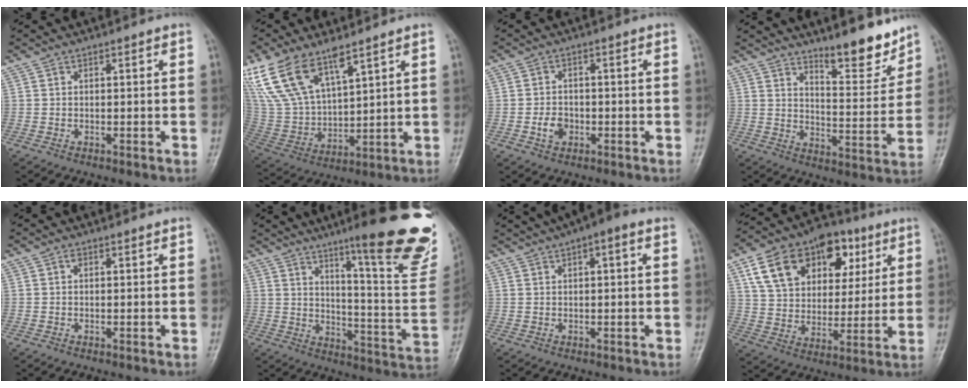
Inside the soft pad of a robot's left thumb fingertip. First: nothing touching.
{"total": 16.1, "force": [10.5, 6.6, 10.3], "torque": [-0.199, -0.033, 0.222]}
{"total": 3.5, "force": [-1.1, 2.7, 1.9], "torque": [-0.024, 0.009, -0.021]}
{"total": 15.7, "force": [13.0, 4.1, 7.9], "torque": [-0.082, -0.106, 0.190]}
{"total": 0.8, "force": [0.5, 0.4, 0.6], "torque": [-0.006, 0.000, 0.006]}
{"total": 24.4, "force": [14.9, 3.7, 19.0], "torque": [-0.225, -0.074, 0.211]}
{"total": 6.8, "force": [3.7, 1.9, 5.4], "torque": [-0.085, 0.024, 0.051]}
{"total": 20.9, "force": [9.1, 13.8, 12.7], "torque": [-0.171, 0.000, 0.150]}